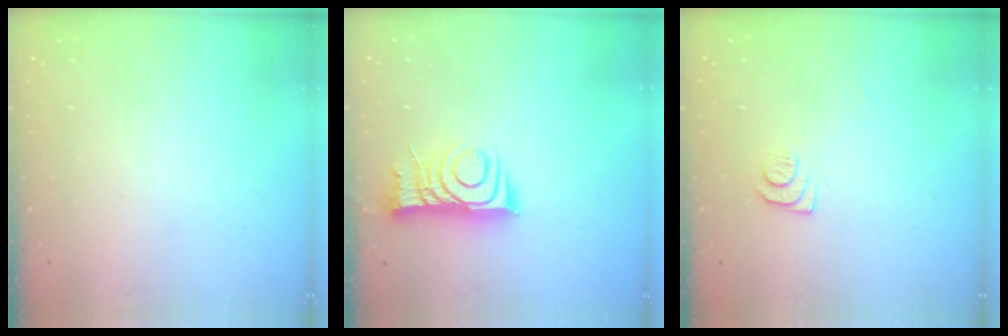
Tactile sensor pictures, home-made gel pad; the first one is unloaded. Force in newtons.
{"total": 12.3, "press": 12.2, "slide": 1.1}
{"total": 6.6, "press": 6.5, "slide": 0.8}